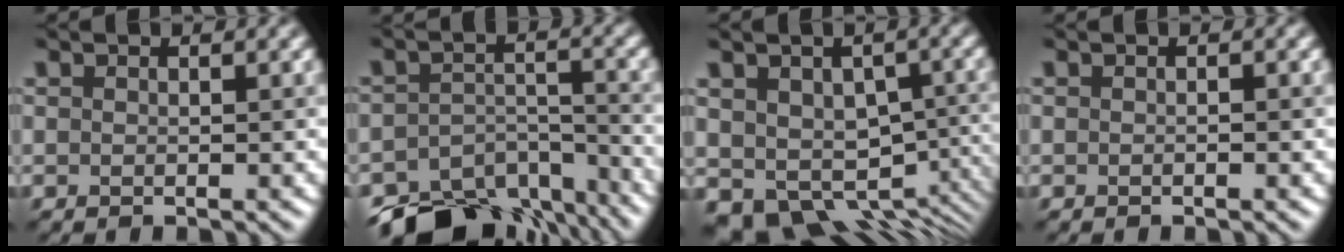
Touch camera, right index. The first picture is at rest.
{"total": 11.2, "force": [-9.0, 5.0, 4.1], "torque": [-0.067, -0.015, -0.127]}
{"total": 9.5, "force": [-4.2, 6.5, 5.5], "torque": [-0.082, -0.025, -0.051]}
{"total": 0.0}